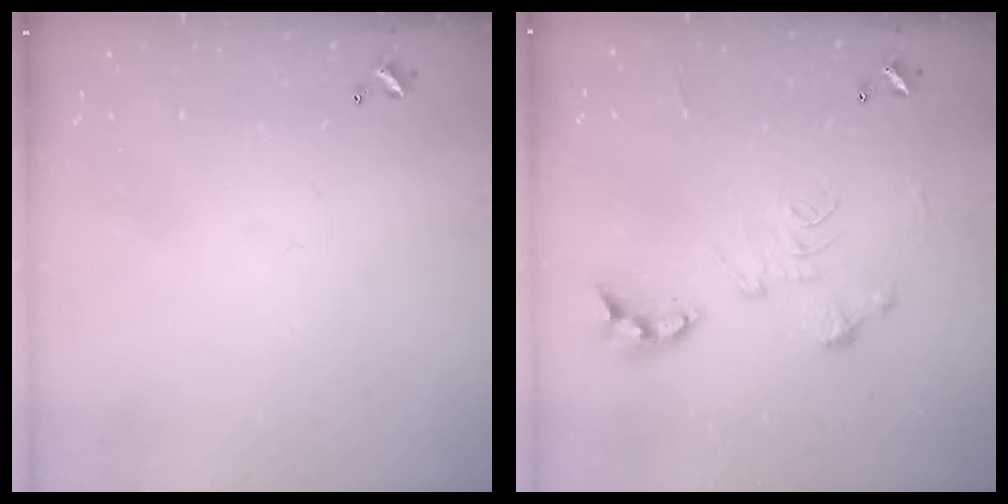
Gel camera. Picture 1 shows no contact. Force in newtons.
{"total": 0.0}